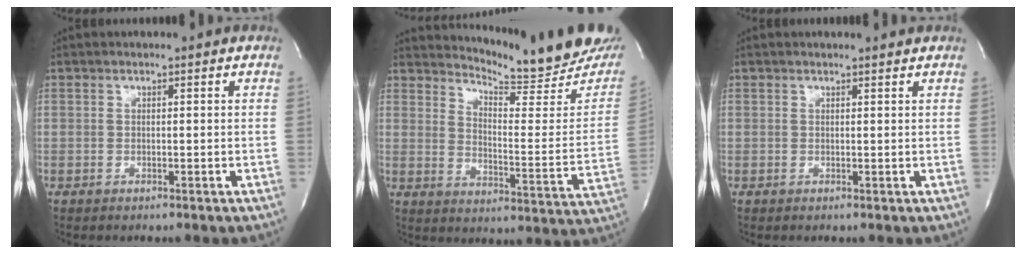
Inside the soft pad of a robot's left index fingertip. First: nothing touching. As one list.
[{"total": 17.7, "force": [17.1, 0.7, 4.6], "torque": [-0.072, -0.114, 0.211]}, {"total": 1.3, "force": [1.3, -0.2, 0.1], "torque": [-0.011, -0.005, 0.014]}]